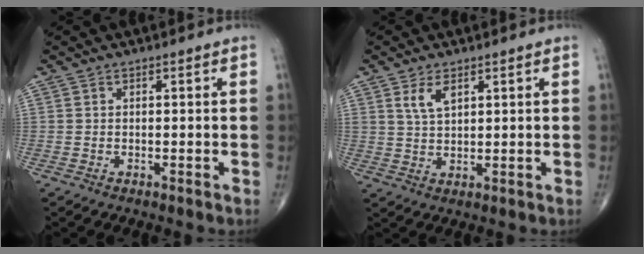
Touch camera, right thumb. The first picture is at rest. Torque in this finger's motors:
{"motor_torque": [0.02, 0.05, 0.37, 0.36, 0.01]}